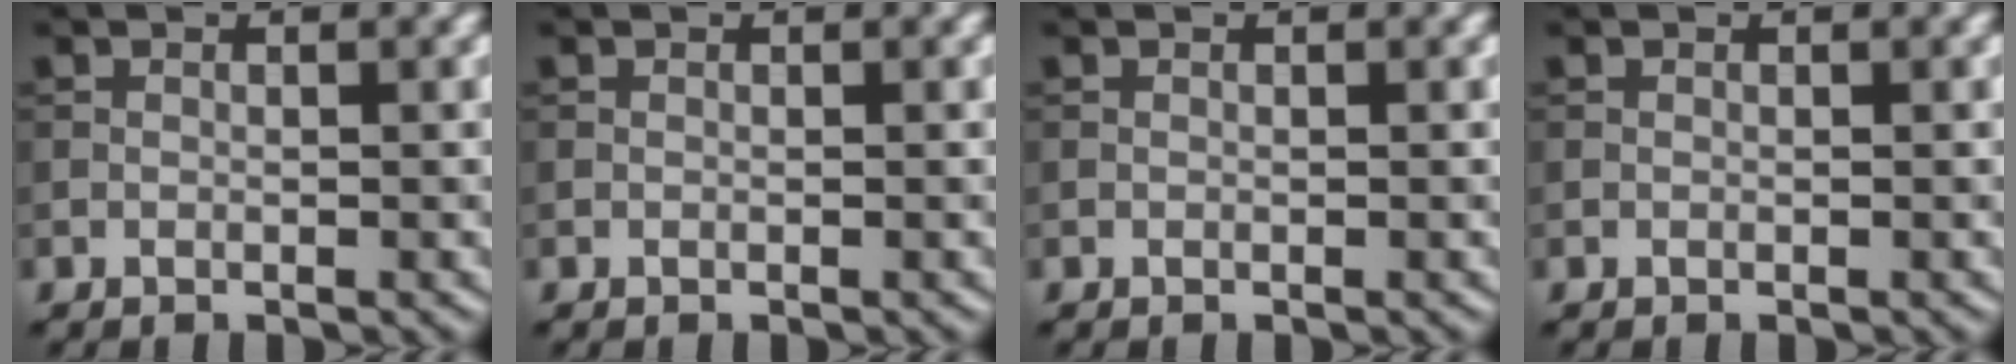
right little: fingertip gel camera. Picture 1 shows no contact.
{"total": 0.0}
{"total": 0.0}
{"total": 0.0}